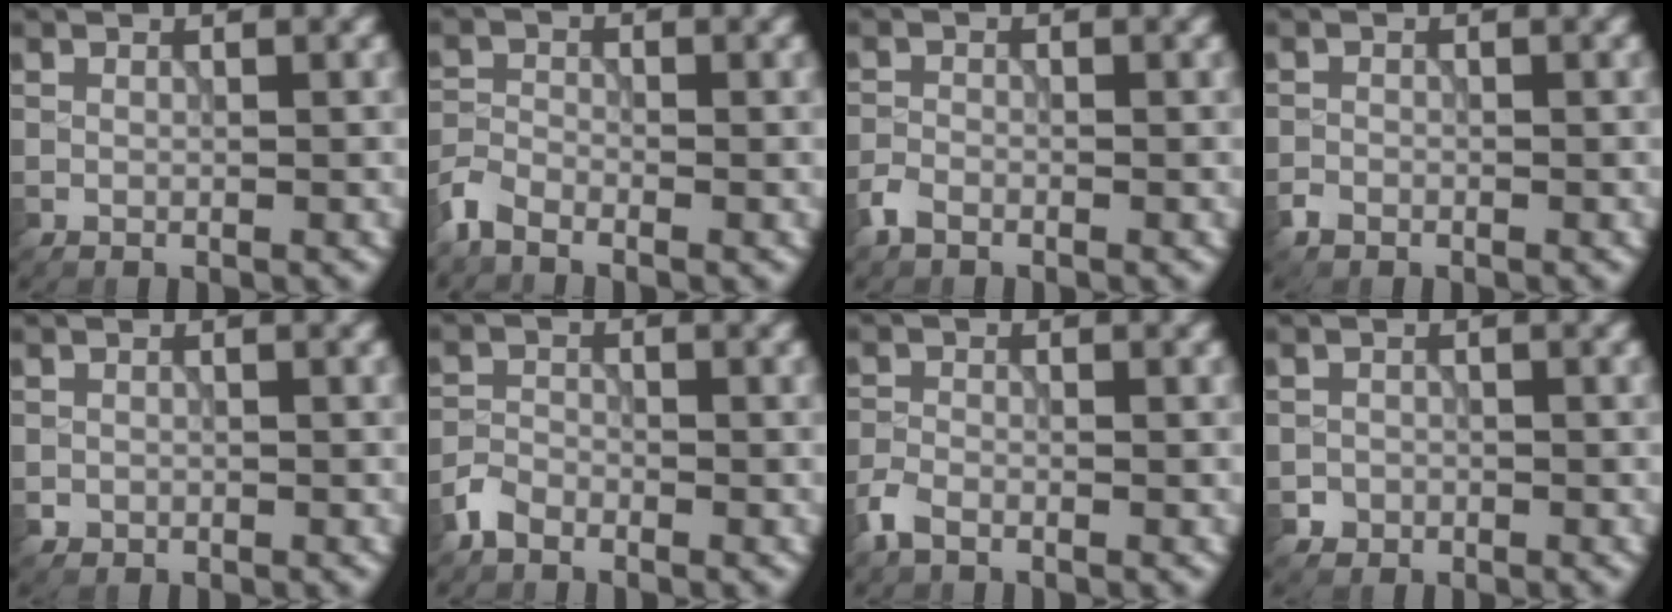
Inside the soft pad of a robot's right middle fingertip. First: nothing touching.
{"total": 2.4, "force": [-2.0, 0.9, 1.0], "torque": [-0.022, -0.002, -0.054]}
{"total": 1.5, "force": [-1.2, 0.7, 0.6], "torque": [-0.010, 0.002, -0.030]}
{"total": 1.1, "force": [-0.8, 0.7, 0.2], "torque": [0.000, 0.001, -0.019]}
{"total": 0.7, "force": [-0.3, 0.6, 0.0], "torque": [0.007, -0.004, -0.005]}
{"total": 1.9, "force": [-1.5, 1.0, 0.6], "torque": [-0.009, 0.004, -0.039]}
{"total": 2.0, "force": [-1.5, 0.9, 1.0], "torque": [-0.024, -0.001, -0.039]}
{"total": 1.3, "force": [-0.7, 1.0, 0.0], "torque": [0.006, 0.008, -0.012]}